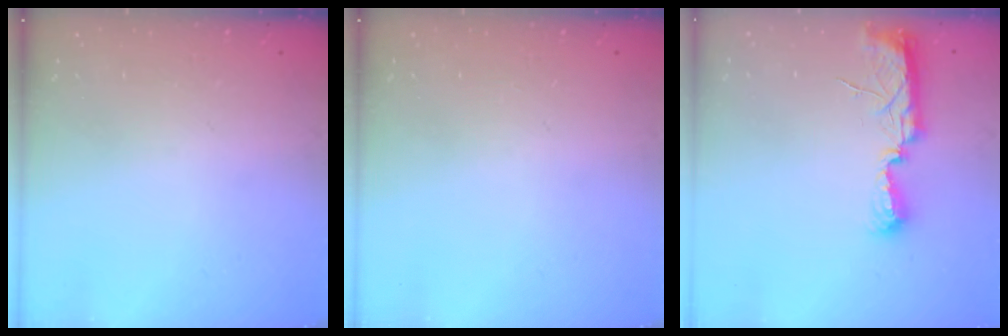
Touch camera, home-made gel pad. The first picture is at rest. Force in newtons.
{"total": 0.0}
{"total": 10.0, "press": 8.9, "slide": 4.5}